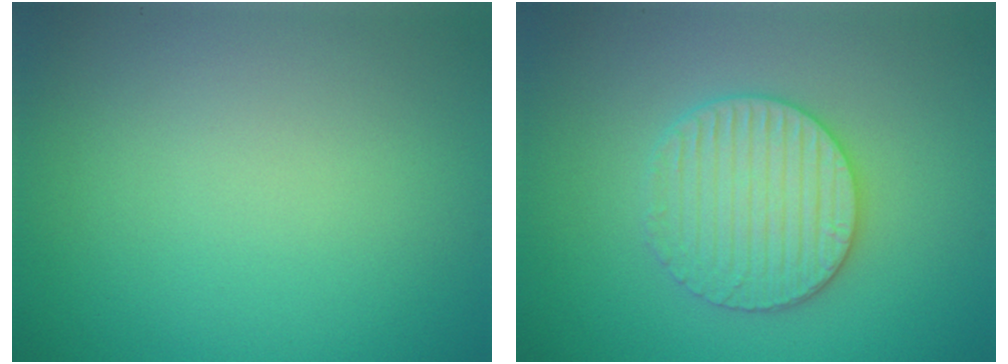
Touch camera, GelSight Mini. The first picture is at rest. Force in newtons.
{"total": 4.0, "press": 3.9, "slide": 0.8}